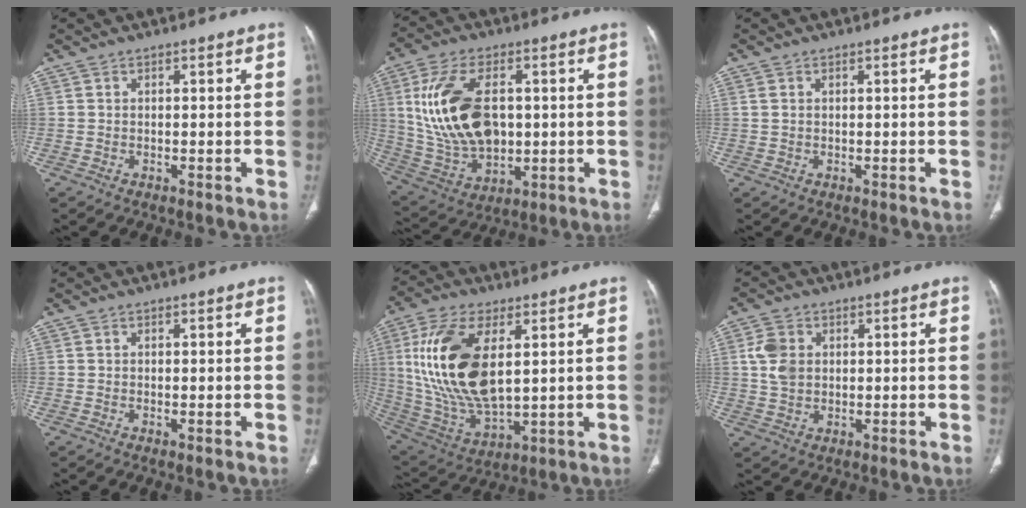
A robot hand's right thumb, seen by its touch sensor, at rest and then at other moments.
{"total": 18.6, "force": [2.4, 11.2, 14.7], "torque": [-0.277, -0.006, 0.060]}
{"total": 0.9, "force": [0.3, 0.6, 0.6], "torque": [-0.018, 0.009, 0.011]}
{"total": 0.5, "force": [-0.1, 0.2, 0.5], "torque": [-0.013, -0.004, -0.001]}
{"total": 20.8, "force": [4.5, 10.2, 17.6], "torque": [-0.357, -0.022, 0.093]}
{"total": 5.6, "force": [1.1, 4.2, 3.5], "torque": [-0.062, -0.001, 0.024]}